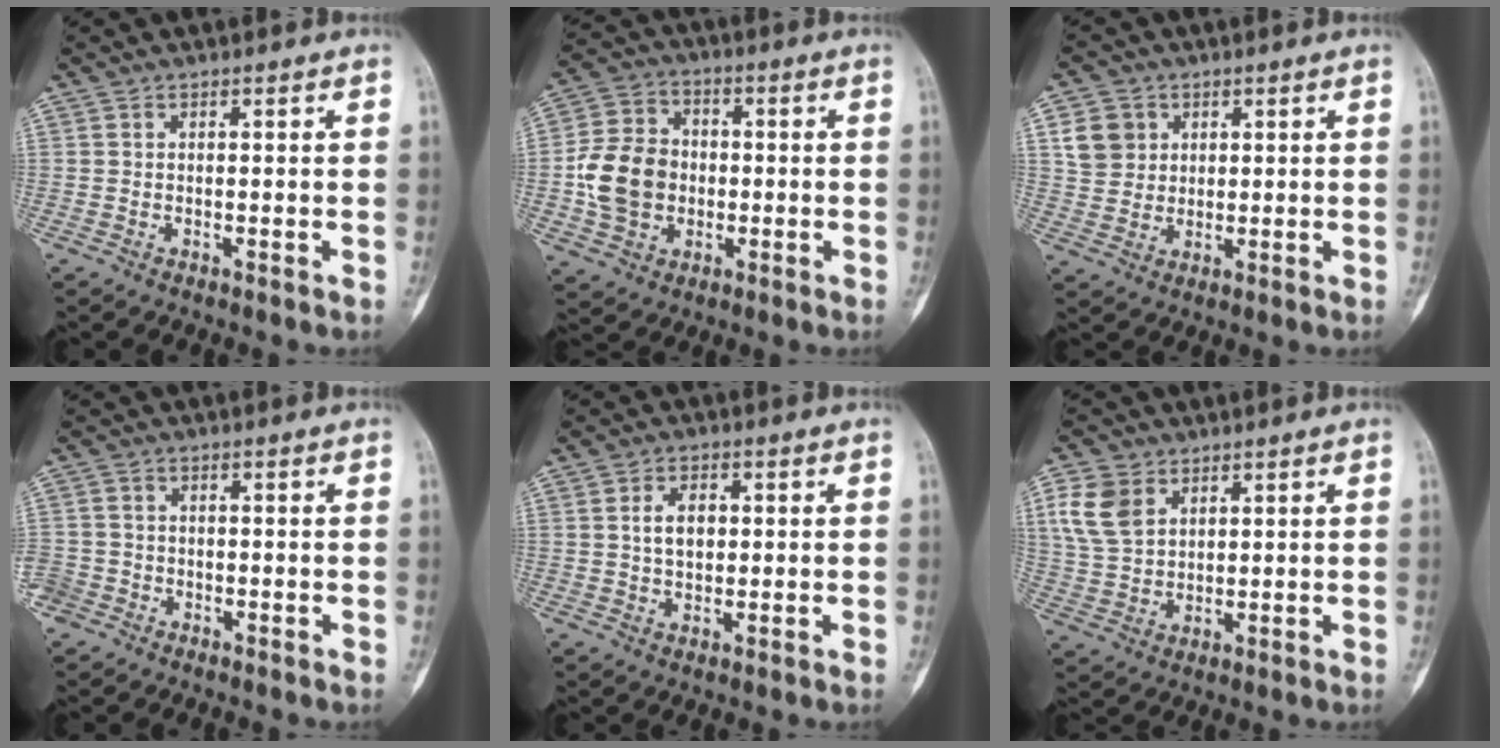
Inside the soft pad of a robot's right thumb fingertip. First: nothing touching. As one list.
[{"total": 12.5, "force": [-1.3, 10.2, 7.1], "torque": [-0.112, 0.019, -0.026]}, {"total": 6.5, "force": [2.2, 5.8, 2.1], "torque": [-0.016, -0.004, 0.044]}, {"total": 4.2, "force": [-2.2, 3.6, 0.5], "torque": [-0.002, 0.016, -0.047]}, {"total": 4.9, "force": [0.8, 3.3, 3.6], "torque": [-0.049, 0.002, 0.014]}, {"total": 8.7, "force": [3.7, 6.1, 4.8], "torque": [-0.087, -0.008, 0.081]}]